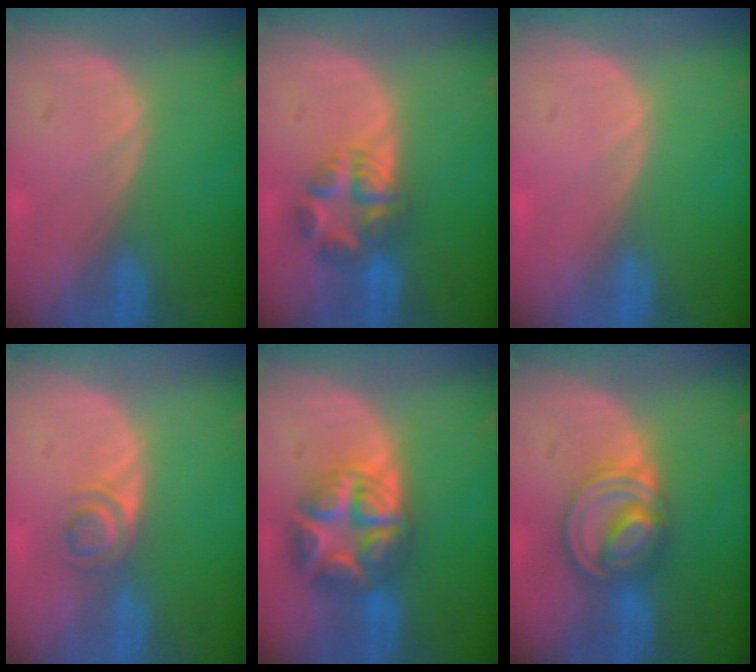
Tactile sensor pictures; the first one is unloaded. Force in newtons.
{"total": 6.0, "press": 5.9, "slide": 0.8}
{"total": 0.0}
{"total": 3.1, "press": 2.9, "slide": 0.8}
{"total": 8.7, "press": 8.7, "slide": 0.5}
{"total": 8.1, "press": 6.9, "slide": 4.2}